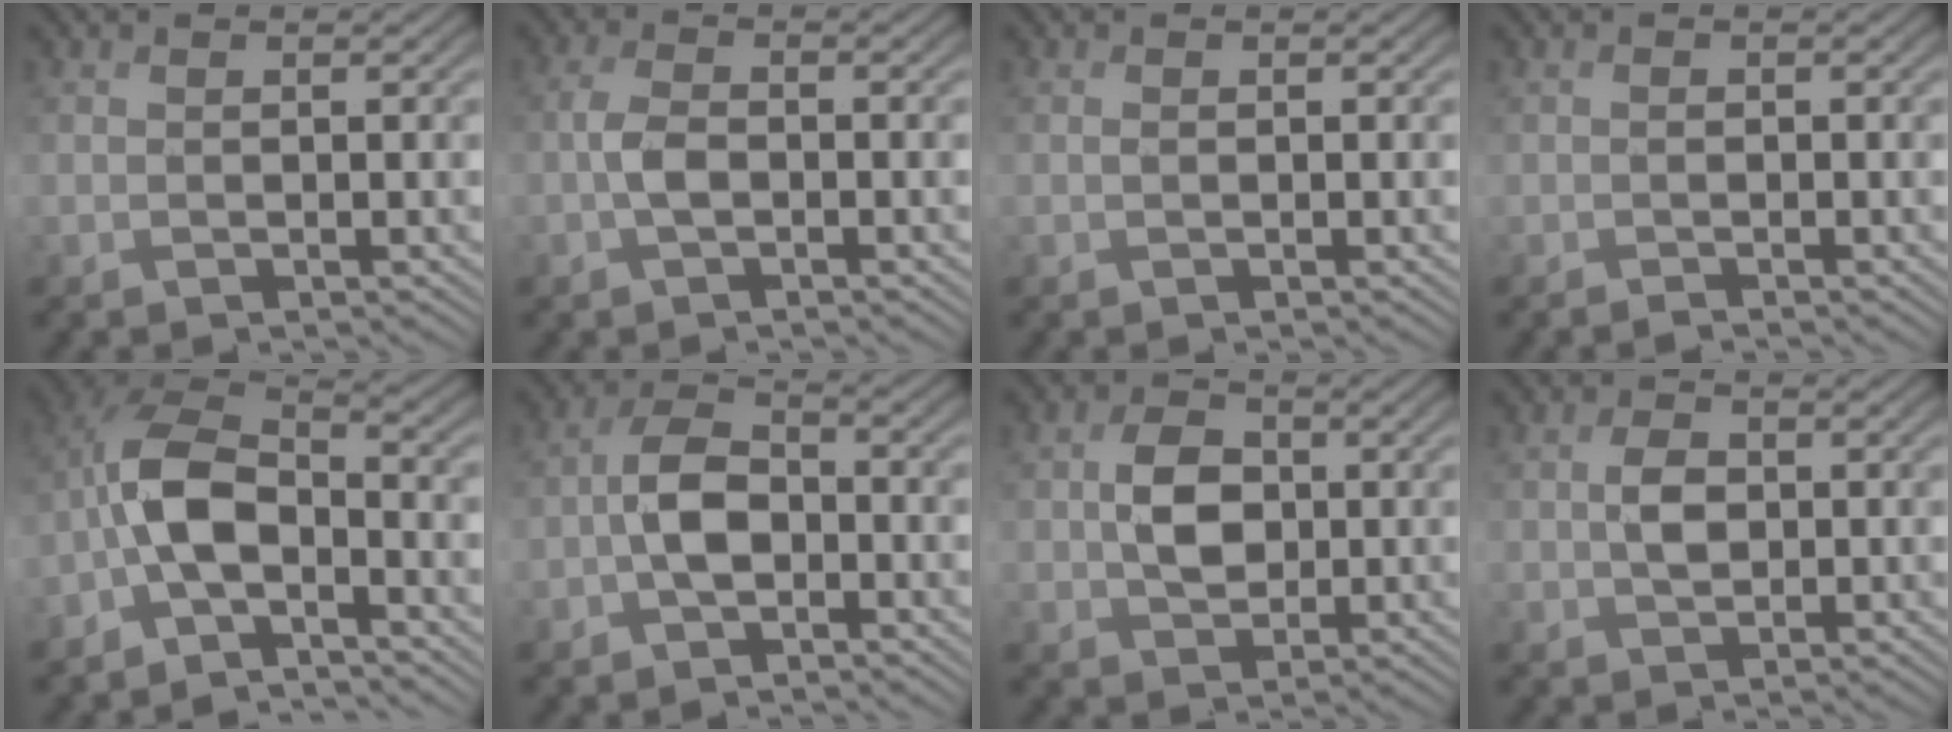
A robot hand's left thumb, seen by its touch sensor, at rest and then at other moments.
{"total": 2.6, "force": [-0.9, 1.1, 2.2], "torque": [-0.048, 0.005, -0.024]}
{"total": 0.0}
{"total": 0.7, "force": [-0.7, 0.0, 0.3], "torque": [-0.004, 0.000, -0.013]}
{"total": 7.8, "force": [-3.3, 3.6, 6.0], "torque": [-0.125, 0.016, -0.086]}
{"total": 5.1, "force": [-1.8, 3.0, 3.8], "torque": [-0.073, 0.011, -0.044]}
{"total": 4.7, "force": [0.1, 3.6, 3.1], "torque": [-0.064, -0.001, -0.002]}
{"total": 2.7, "force": [0.0, 1.9, 1.9], "torque": [-0.043, 0.000, 0.000]}